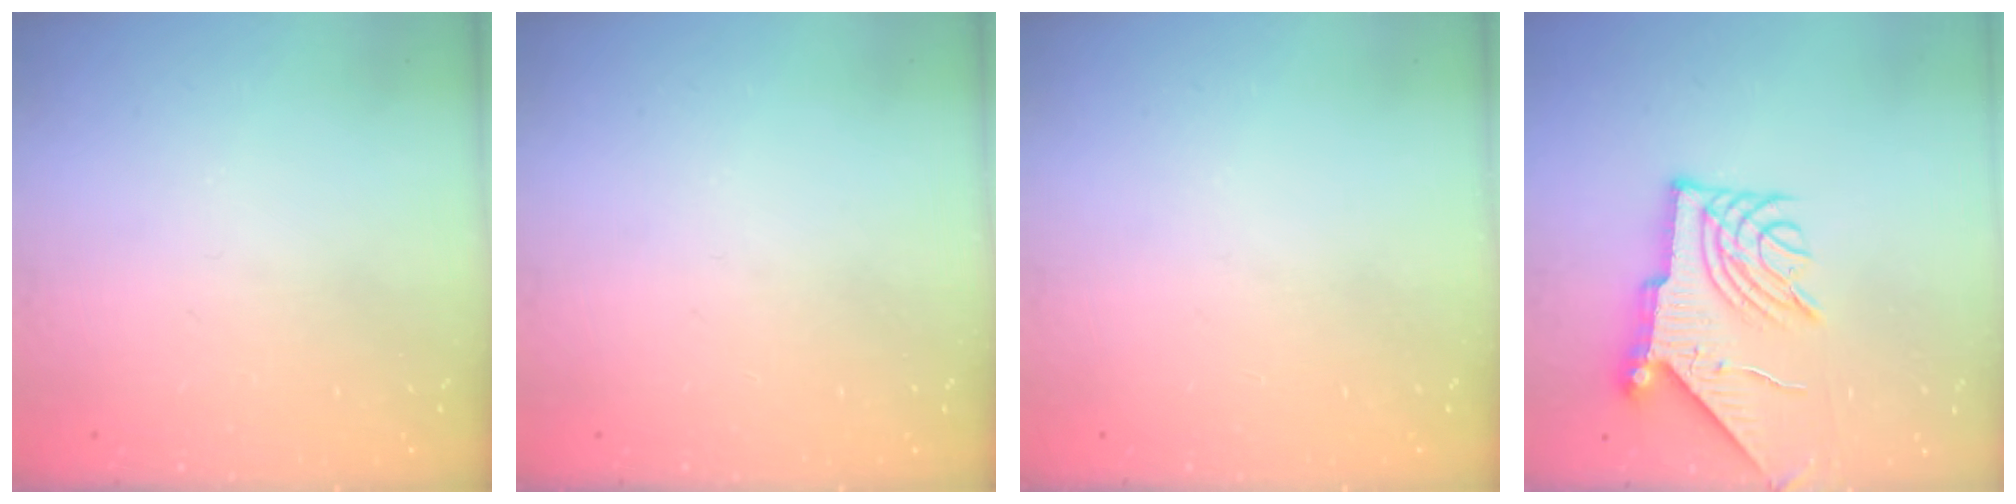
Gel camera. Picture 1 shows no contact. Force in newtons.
{"total": 0.0}
{"total": 0.0}
{"total": 9.5, "press": 9.4, "slide": 0.9}